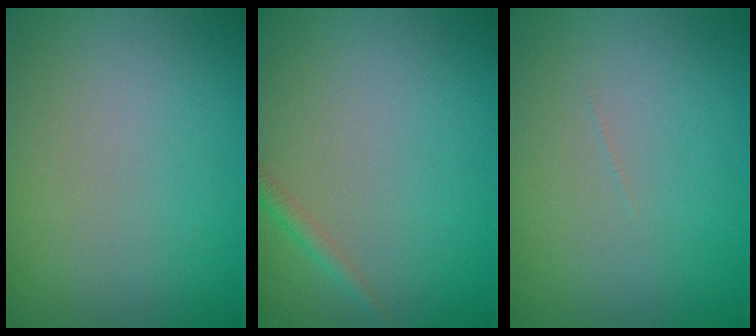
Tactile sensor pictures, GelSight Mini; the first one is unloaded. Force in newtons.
{"total": 1.2, "press": 1.2, "slide": 0.1}
{"total": 0.0}